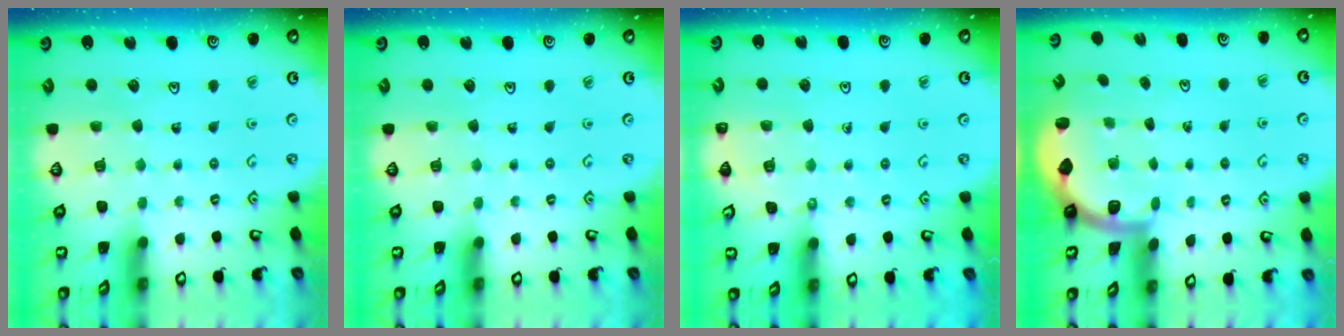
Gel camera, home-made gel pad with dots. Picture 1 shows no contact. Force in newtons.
{"total": 0.0}
{"total": 5.8, "press": 5.6, "slide": 1.6}
{"total": 1.9, "press": 1.8, "slide": 0.5}